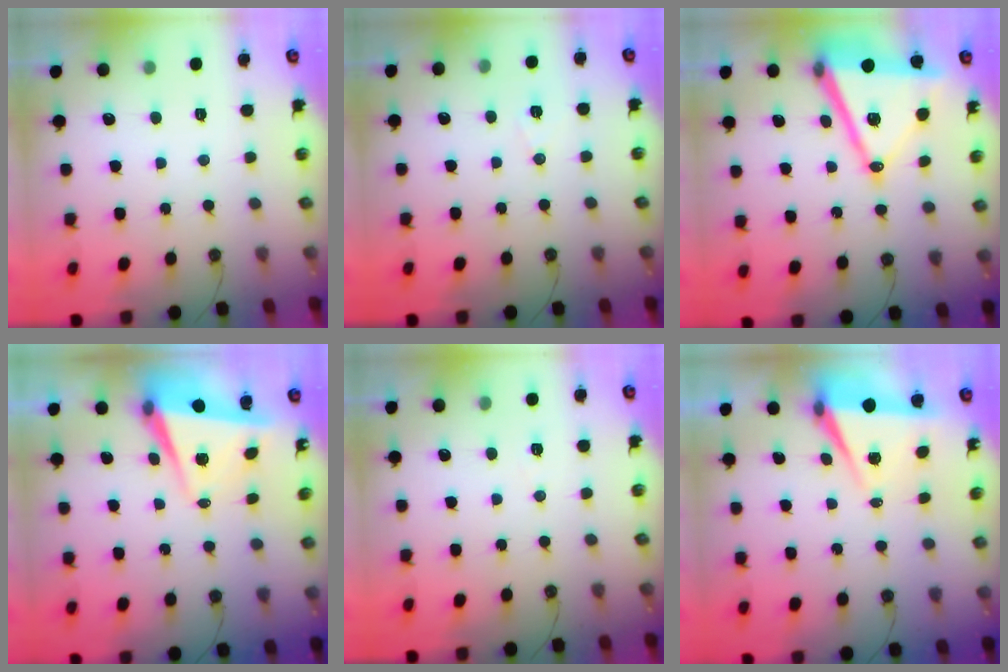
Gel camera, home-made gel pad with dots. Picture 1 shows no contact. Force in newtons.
{"total": 7.2, "press": 5.7, "slide": 4.3}
{"total": 18.0, "press": 17.6, "slide": 3.7}
{"total": 5.5, "press": 5.5, "slide": 0.7}
{"total": 5.6, "press": 3.4, "slide": 4.5}
{"total": 6.9, "press": 5.4, "slide": 4.3}